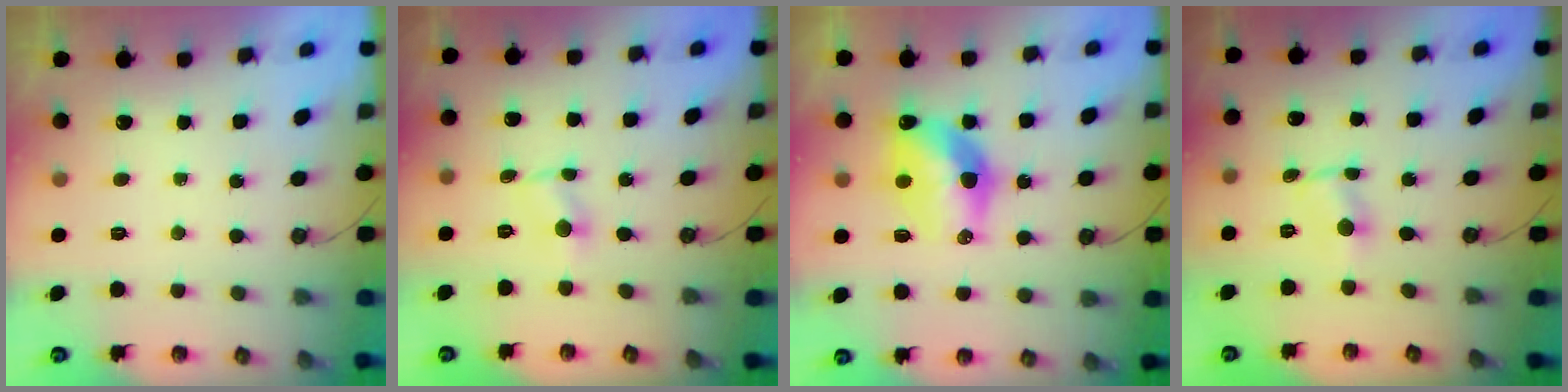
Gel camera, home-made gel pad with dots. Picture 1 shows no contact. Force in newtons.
{"total": 1.6, "press": 1.5, "slide": 0.2}
{"total": 11.5, "press": 11.5, "slide": 0.7}
{"total": 0.9, "press": 0.8, "slide": 0.2}